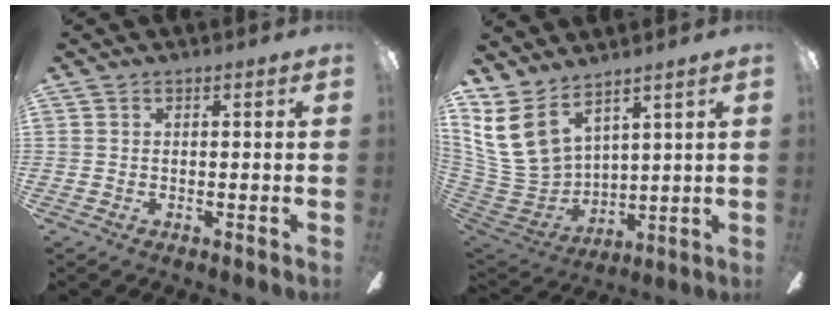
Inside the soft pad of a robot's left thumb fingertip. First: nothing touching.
{"total": 13.8, "force": [8.3, 8.5, 6.9], "torque": [-0.175, -0.048, 0.162]}